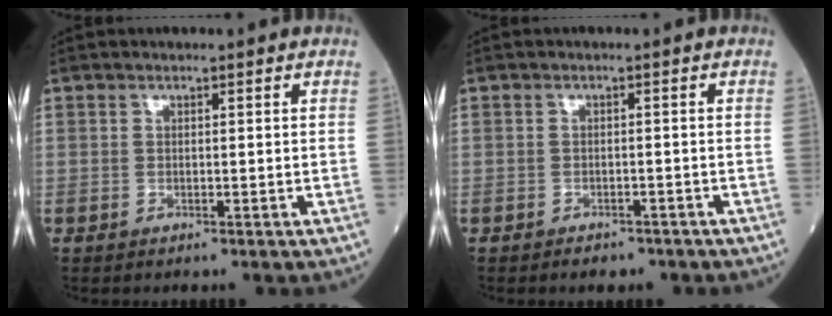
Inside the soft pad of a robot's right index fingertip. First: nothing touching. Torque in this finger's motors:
{"motor_torque": [0.02, -0.12, -0.02, 0.00]}